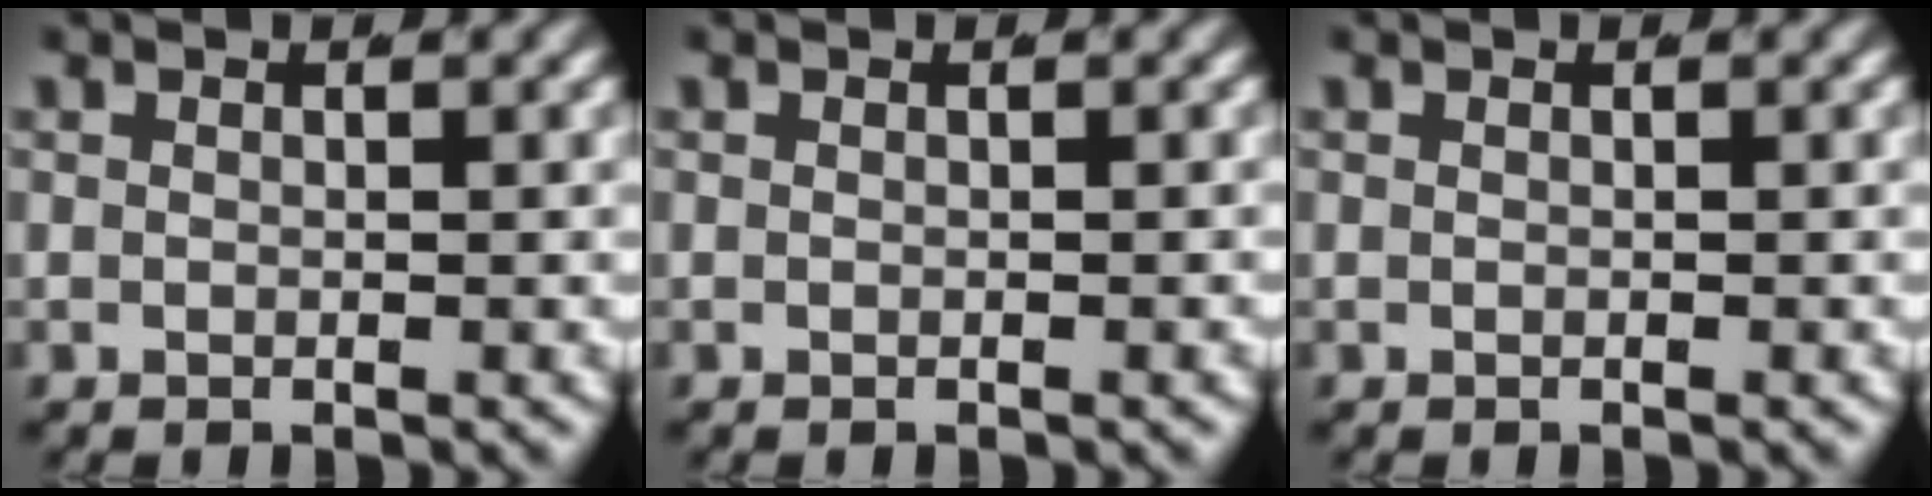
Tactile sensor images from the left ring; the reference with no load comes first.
{"total": 0.0}
{"total": 0.0}